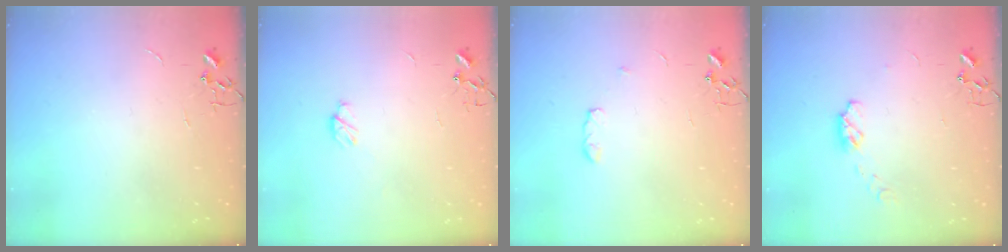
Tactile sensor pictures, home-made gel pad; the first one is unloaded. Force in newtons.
{"total": 5.1, "press": 5.1, "slide": 0.5}
{"total": 4.9, "press": 4.9, "slide": 0.8}
{"total": 5.4, "press": 5.3, "slide": 0.4}